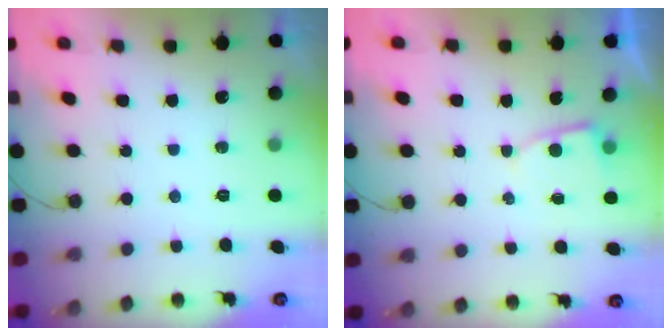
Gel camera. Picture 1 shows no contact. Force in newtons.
{"total": 3.5, "press": 3.4, "slide": 0.4}